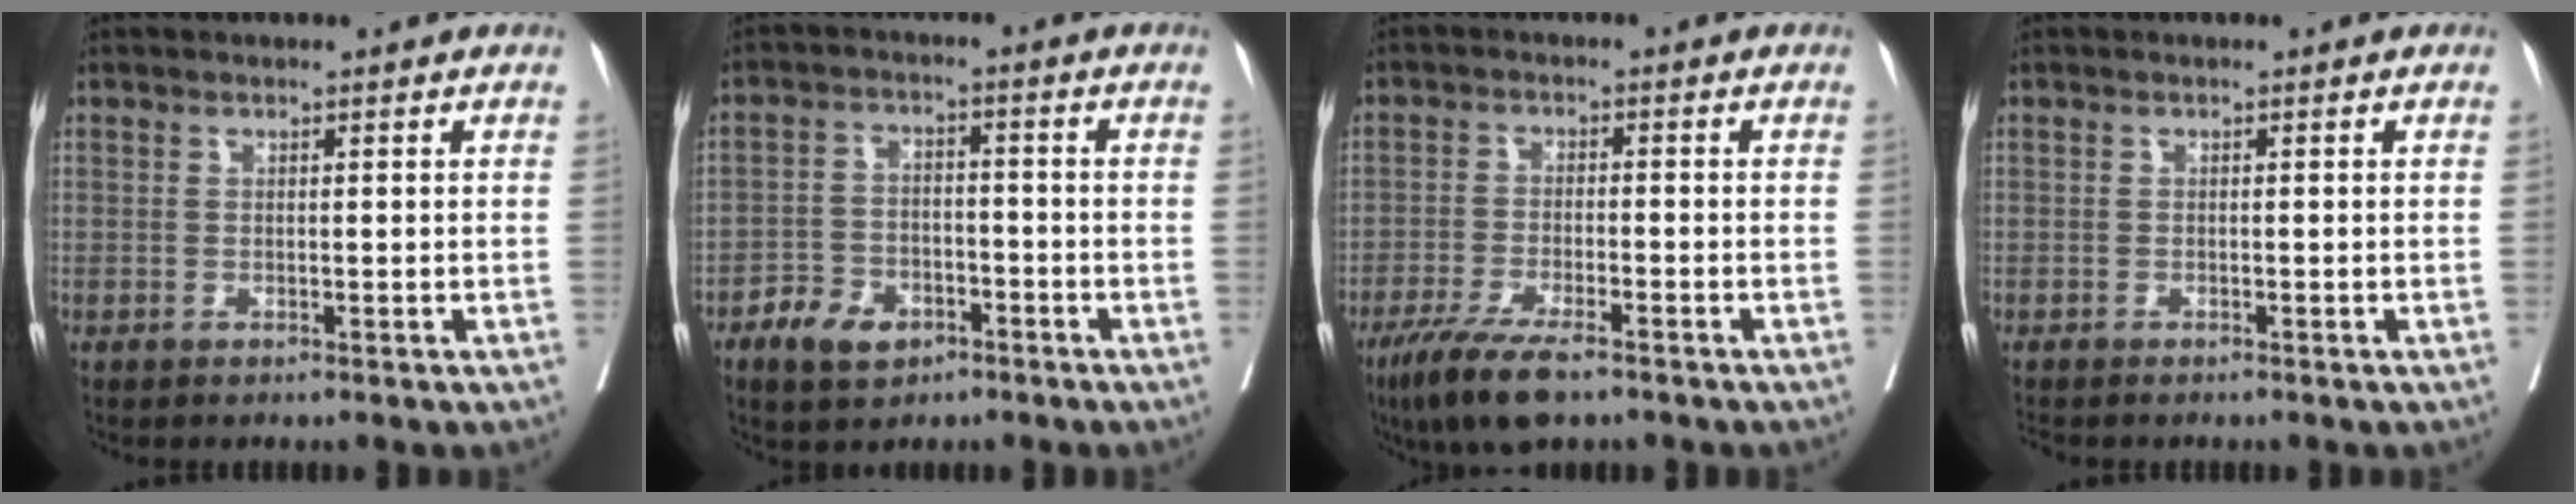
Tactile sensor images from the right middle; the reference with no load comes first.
{"total": 6.5, "force": [-3.9, 4.1, 3.2], "torque": [-0.059, 0.008, -0.062]}
{"total": 8.6, "force": [-6.1, 1.7, 5.9], "torque": [-0.104, -0.018, -0.104]}
{"total": 2.6, "force": [-2.3, 0.6, 1.0], "torque": [-0.016, -0.006, -0.034]}